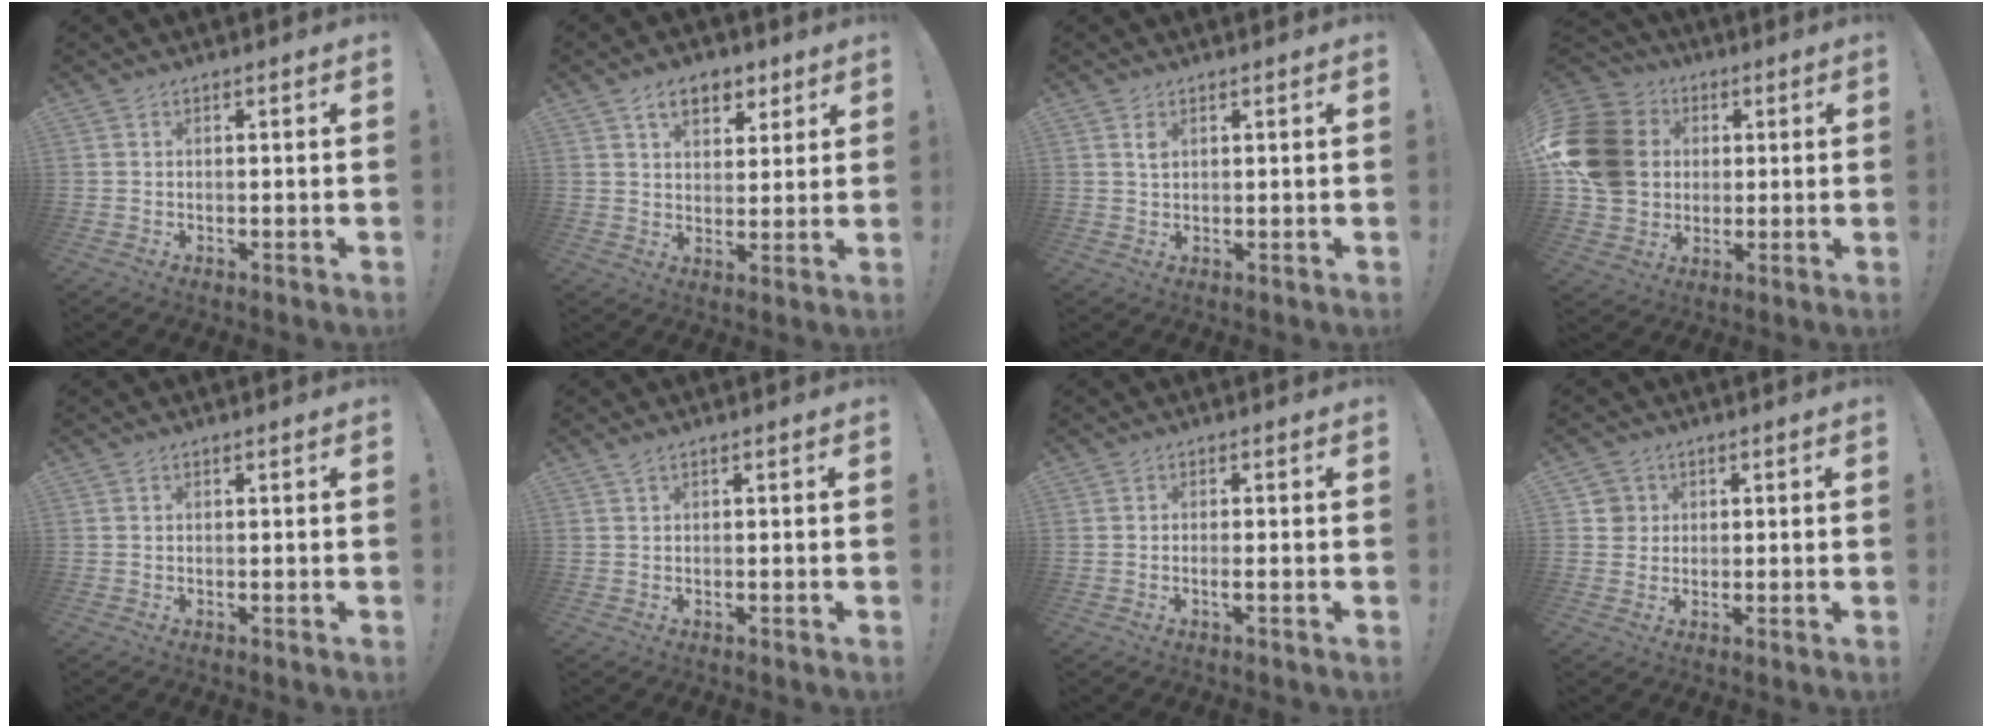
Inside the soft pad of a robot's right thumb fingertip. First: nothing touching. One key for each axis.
{"total": 9.0, "fx": 4.9, "fy": 5.8, "fz": 5.0, "tx": -0.071, "ty": -0.012, "tz": 0.090}
{"total": 1.6, "fx": 0.8, "fy": 0.9, "fz": 1.1, "tx": -0.016, "ty": -0.003, "tz": 0.012}
{"total": 18.8, "fx": 2.6, "fy": 15.6, "fz": 10.2, "tx": -0.177, "ty": 0.005, "tz": 0.059}
{"total": 0.0}
{"total": 1.0, "fx": 0.7, "fy": -0.1, "fz": 0.8, "tx": -0.009, "ty": -0.003, "tz": 0.010}
{"total": 1.7, "fx": -0.4, "fy": -0.3, "fz": 1.6, "tx": -0.028, "ty": -0.004, "tz": -0.008}
{"total": 3.7, "fx": 0.8, "fy": 3.6, "fz": 0.6, "tx": -0.004, "ty": 0.004, "tz": 0.016}